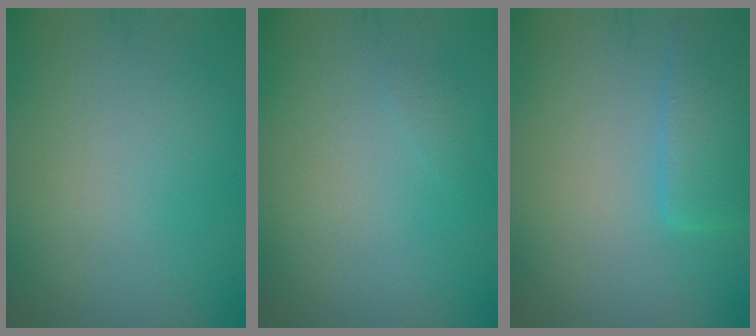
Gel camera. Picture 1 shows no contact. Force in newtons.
{"total": 0.5, "press": 0.5, "slide": 0.1}
{"total": 3.5, "press": 3.5, "slide": 0.3}